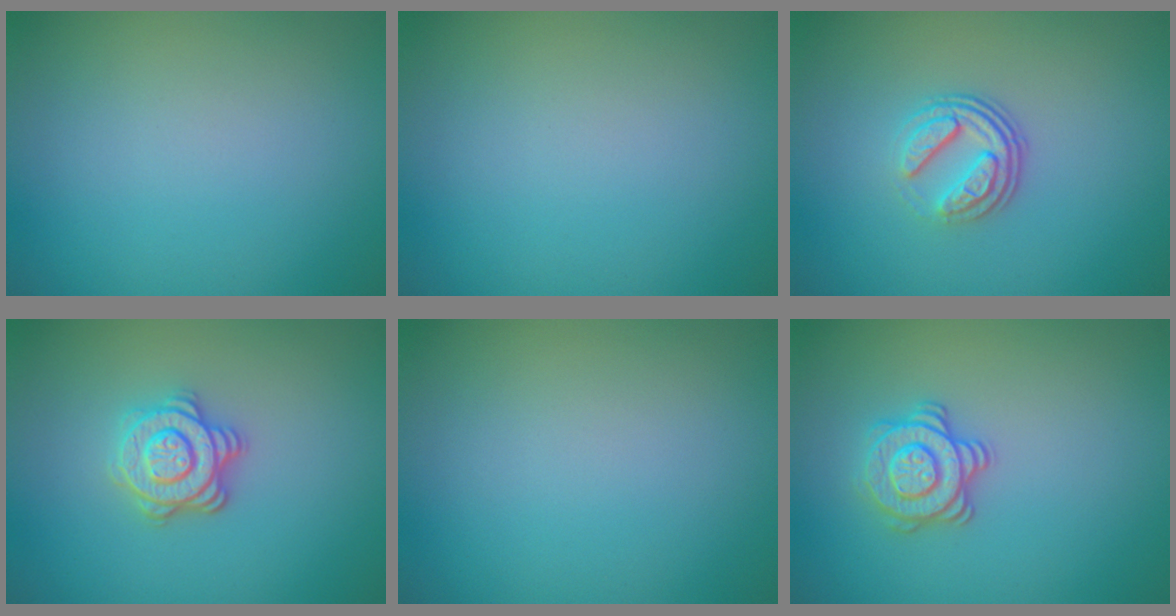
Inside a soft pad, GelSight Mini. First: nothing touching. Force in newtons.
{"total": 0.0}
{"total": 3.4, "press": 2.4, "slide": 2.5}
{"total": 3.5, "press": 3.0, "slide": 1.9}
{"total": 0.0}
{"total": 2.8, "press": 2.7, "slide": 0.7}